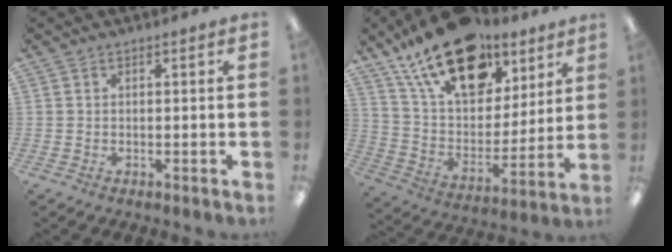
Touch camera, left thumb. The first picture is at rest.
{"total": 22.9, "force": [15.1, 11.6, 12.7], "torque": [-0.221, -0.080, 0.269]}